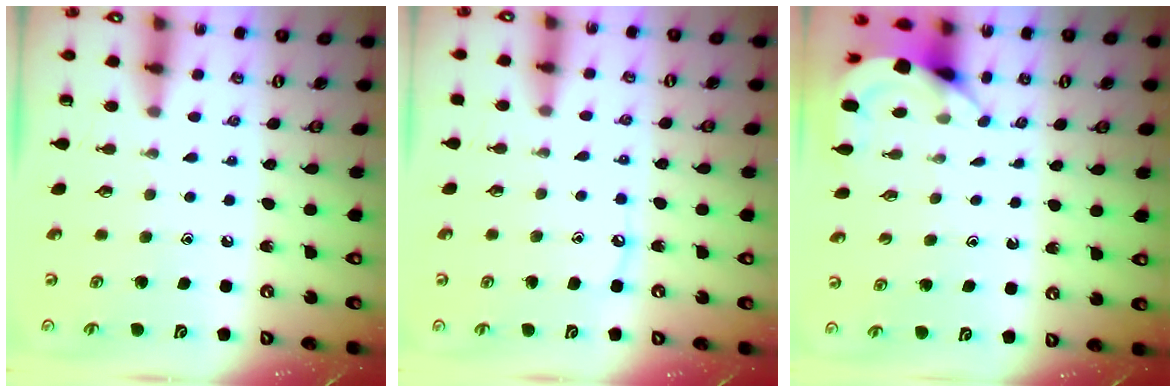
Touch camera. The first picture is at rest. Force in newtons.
{"total": 4.9, "press": 4.9, "slide": 0.5}
{"total": 3.5, "press": 3.5, "slide": 0.2}